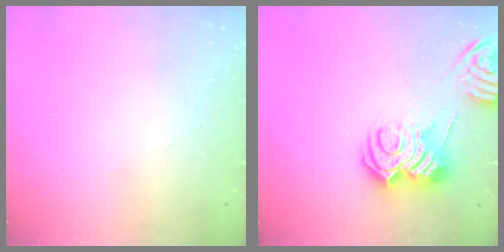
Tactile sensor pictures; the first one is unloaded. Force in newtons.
{"total": 12.1, "press": 12.0, "slide": 1.2}